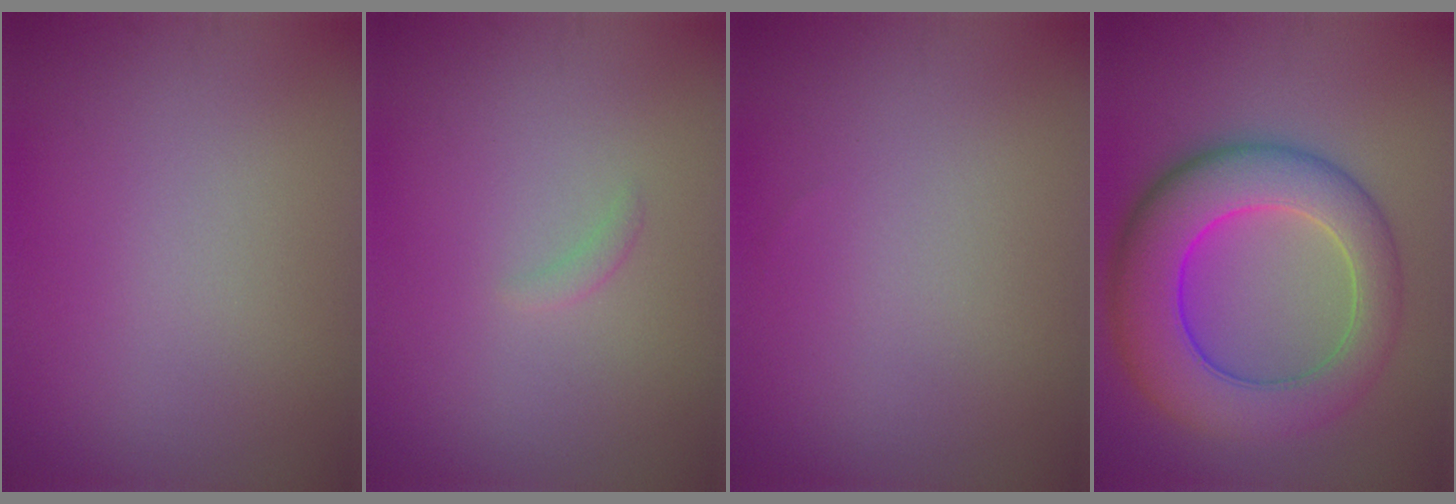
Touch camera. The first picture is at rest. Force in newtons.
{"total": 0.6, "press": 0.6, "slide": 0.1}
{"total": 0.0}
{"total": 10.0, "press": 10.0, "slide": 0.2}